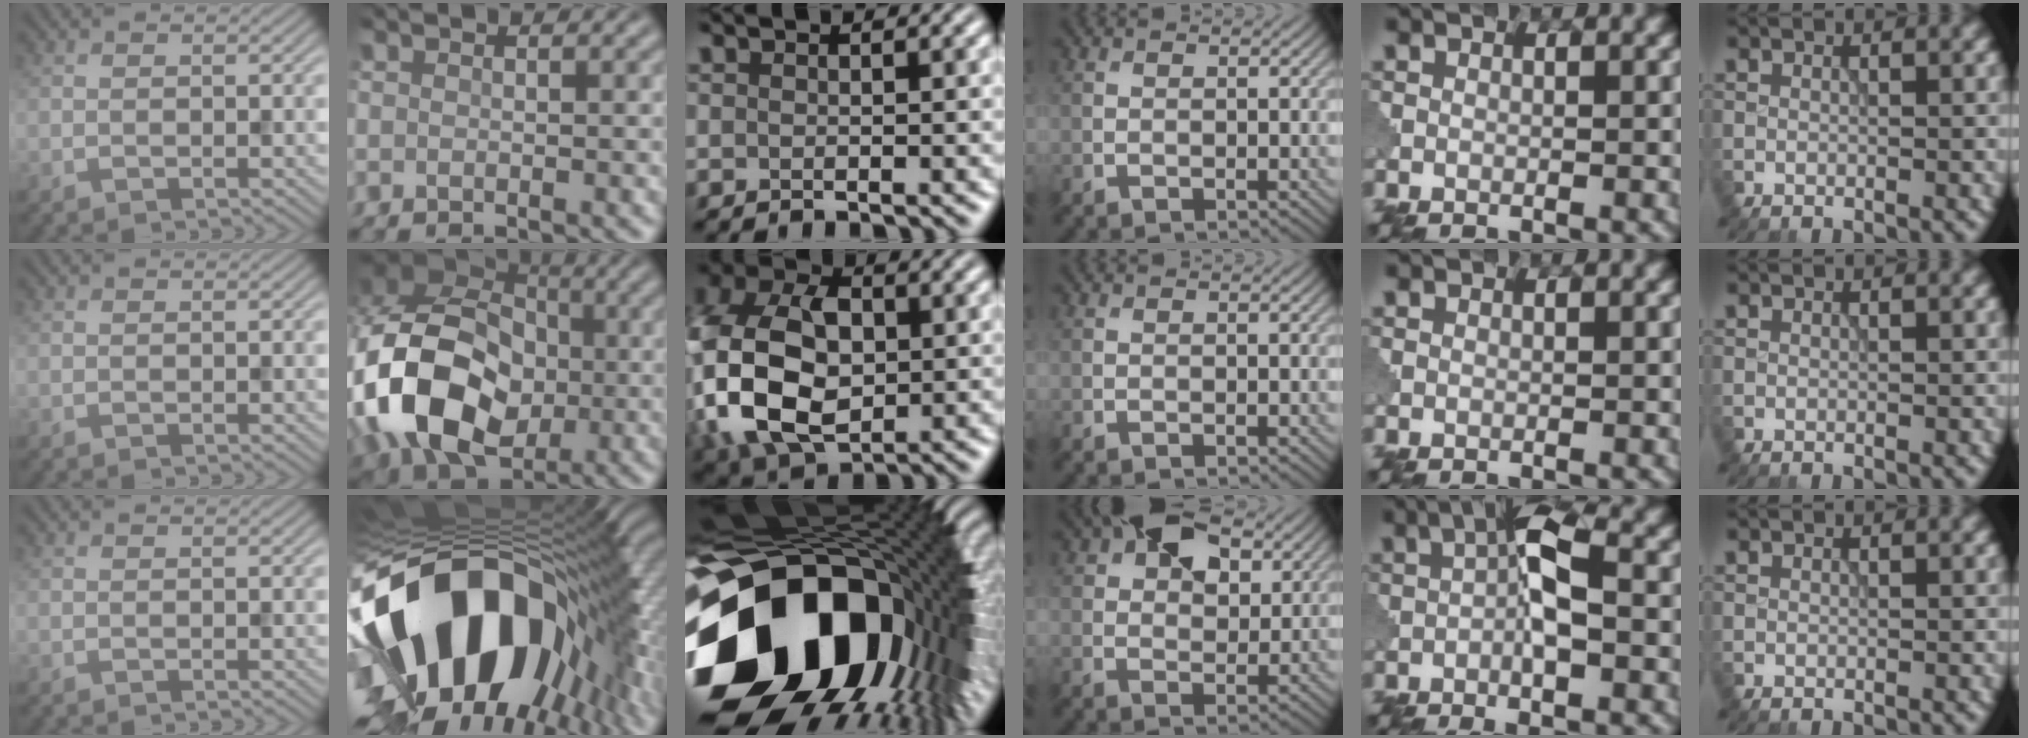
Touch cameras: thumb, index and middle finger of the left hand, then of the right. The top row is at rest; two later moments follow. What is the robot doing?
{"motion": "disassemble", "object": "puzzle pieces"}